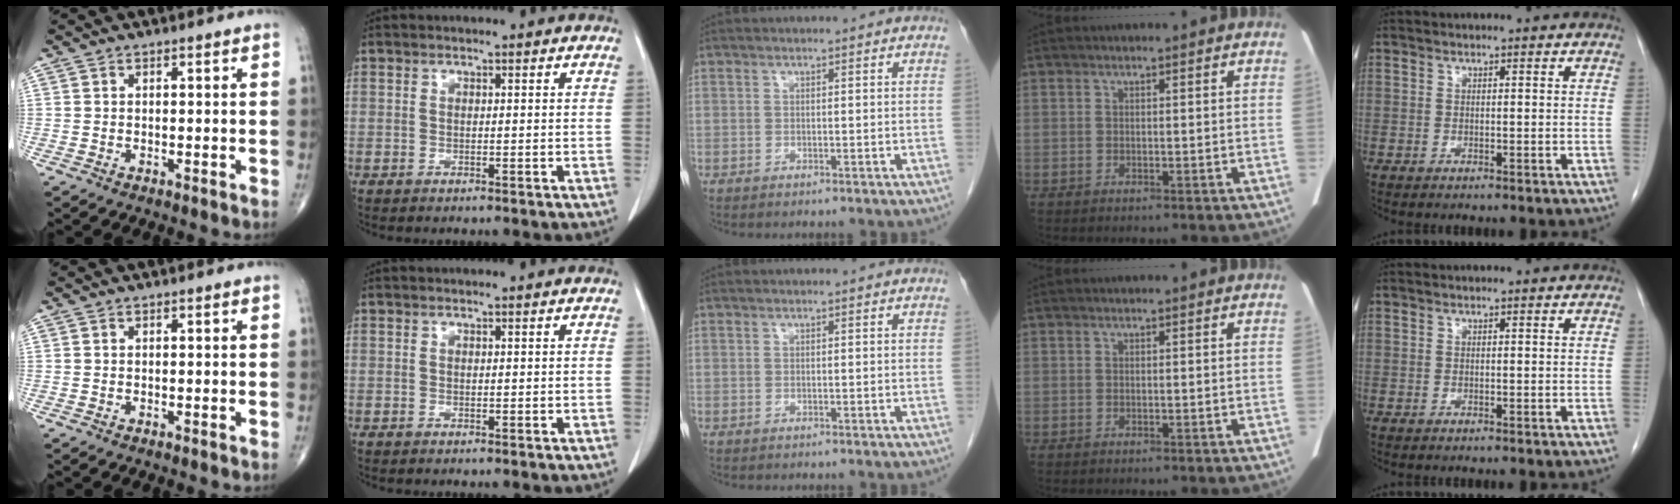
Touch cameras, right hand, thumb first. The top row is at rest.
{}